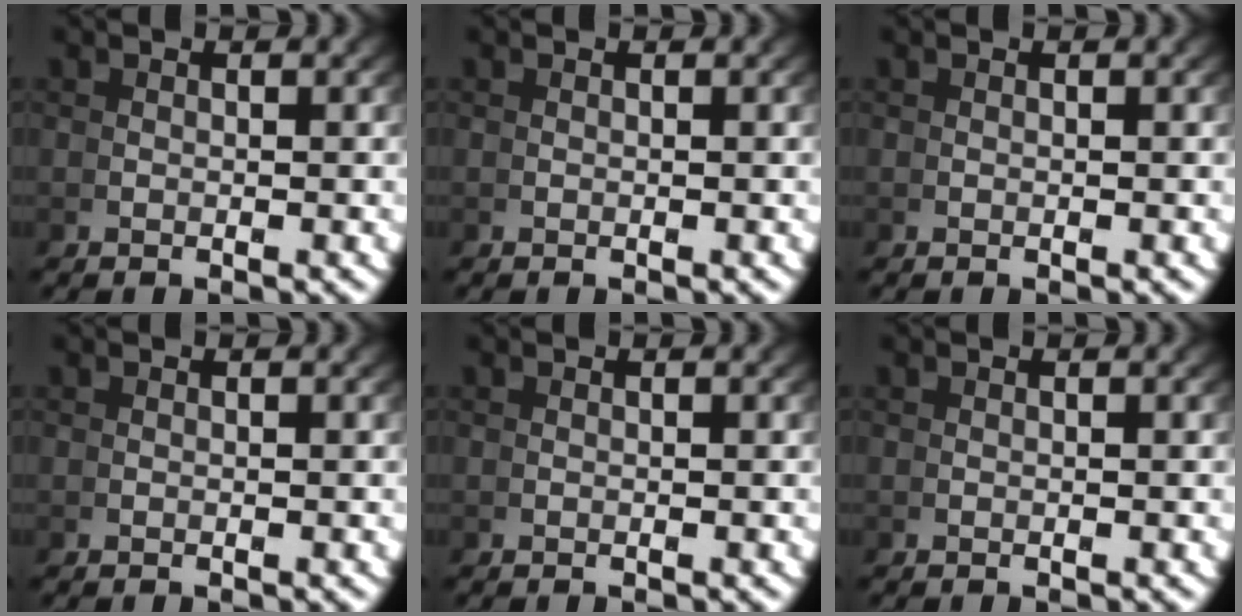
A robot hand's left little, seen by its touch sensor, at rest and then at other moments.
{"total": 0.0}
{"total": 0.0}
{"total": 0.0}
{"total": 0.0}
{"total": 0.0}